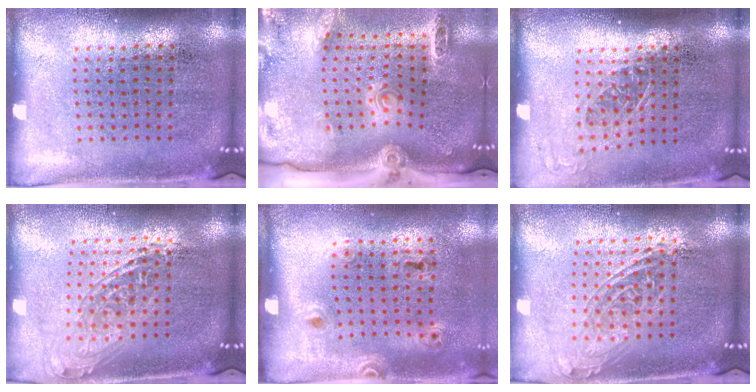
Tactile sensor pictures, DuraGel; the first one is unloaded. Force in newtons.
{"total": 3.0, "press": 2.1, "slide": 2.2}
{"total": 1.2, "press": 0.9, "slide": 0.7}
{"total": 1.7, "press": 1.3, "slide": 1.0}
{"total": 1.3, "press": 0.8, "slide": 1.1}
{"total": 1.6, "press": 1.3, "slide": 0.9}